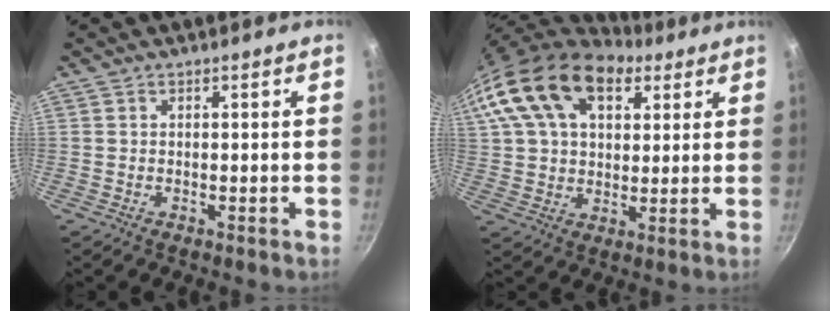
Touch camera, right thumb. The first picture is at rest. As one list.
[{"total": 20.6, "force": [10.3, 12.4, 12.8], "torque": [-0.224, -0.003, 0.176]}]